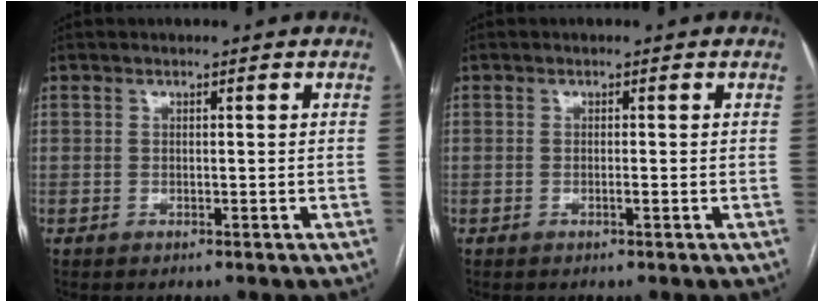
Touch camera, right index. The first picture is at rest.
{"total": 0.6, "force": [-0.2, -0.3, 0.5], "torque": [-0.011, 0.000, -0.004]}